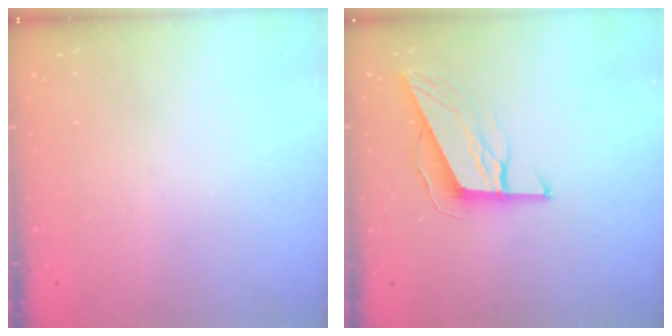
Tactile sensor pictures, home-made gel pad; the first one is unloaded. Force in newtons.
{"total": 9.7, "press": 9.5, "slide": 1.9}